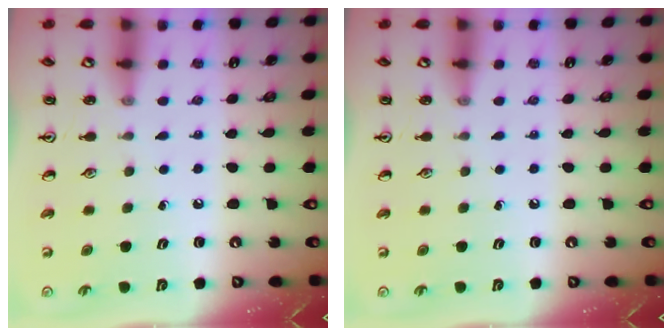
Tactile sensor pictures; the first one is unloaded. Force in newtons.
{"total": 0.0}